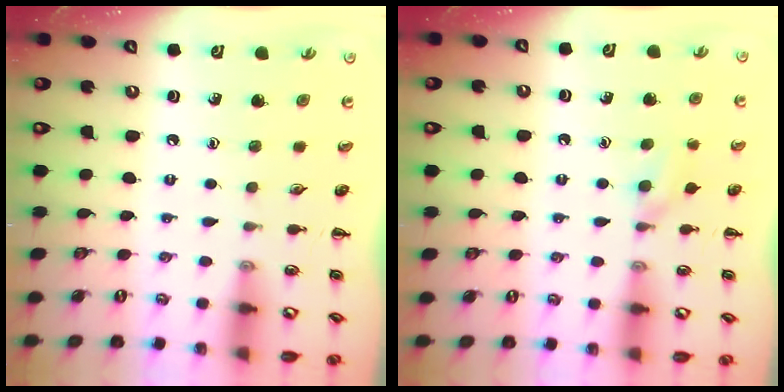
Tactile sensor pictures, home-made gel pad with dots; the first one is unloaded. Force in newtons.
{"total": 4.9, "press": 4.6, "slide": 1.8}